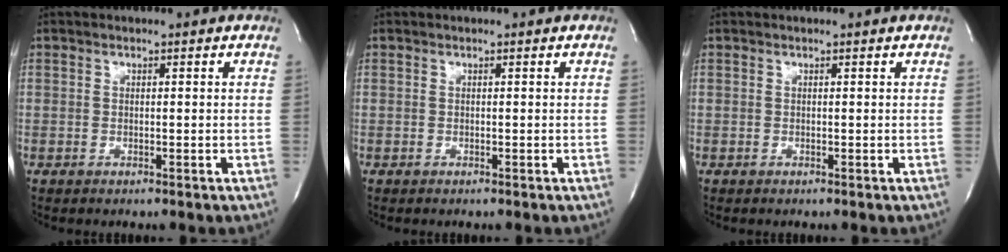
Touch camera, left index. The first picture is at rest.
{"total": 0.0}
{"total": 0.0}